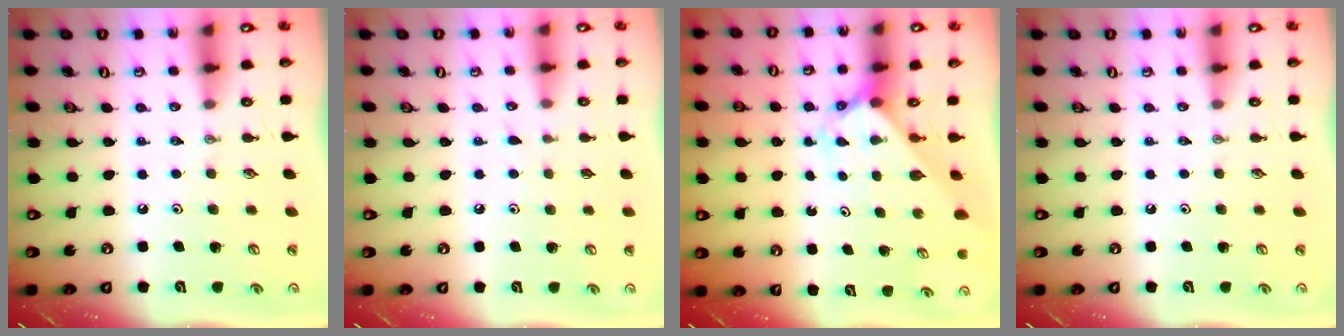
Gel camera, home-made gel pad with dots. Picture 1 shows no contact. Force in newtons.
{"total": 3.4, "press": 3.4, "slide": 0.3}
{"total": 2.3, "press": 2.3, "slide": 0.2}
{"total": 0.0}